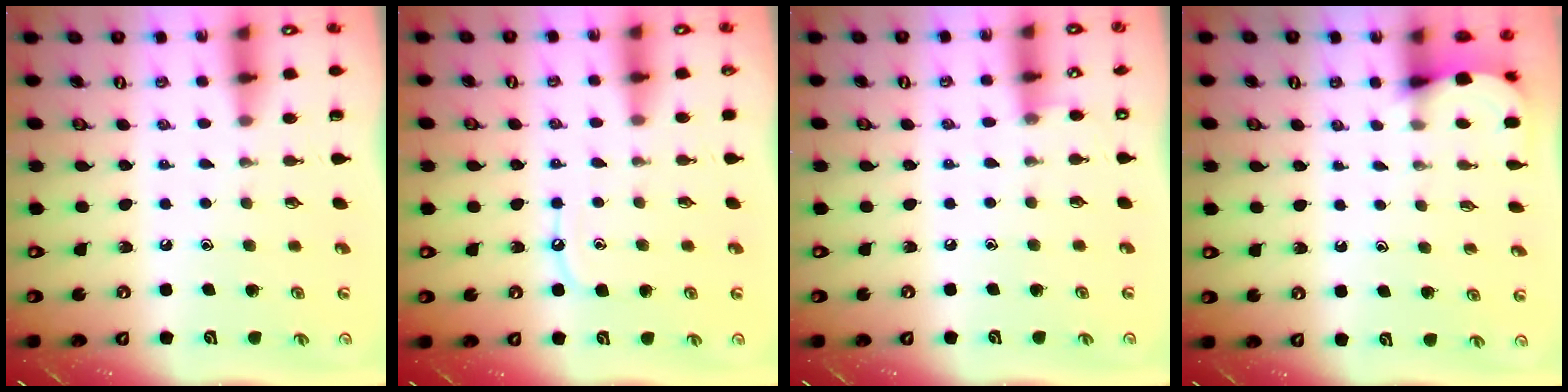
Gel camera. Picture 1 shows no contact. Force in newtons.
{"total": 5.9, "press": 5.8, "slide": 0.6}
{"total": 3.9, "press": 3.9, "slide": 0.5}
{"total": 2.5, "press": 2.5, "slide": 0.2}